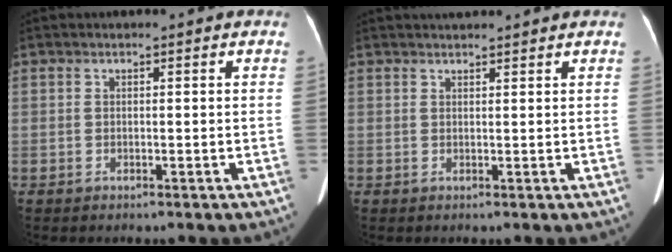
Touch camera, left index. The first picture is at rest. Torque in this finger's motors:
{"motor_torque": [0.00, -0.15, 0.02, 0.00]}